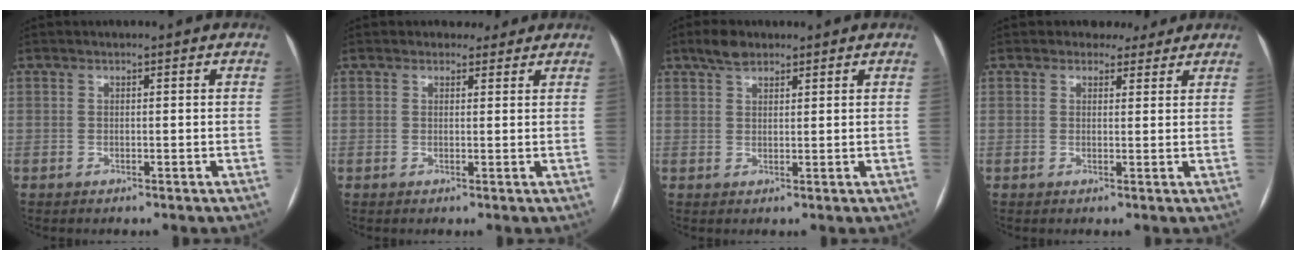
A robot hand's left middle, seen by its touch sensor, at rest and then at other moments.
{"total": 2.3, "force": [1.9, 1.3, 0.0], "torque": [0.004, 0.005, 0.020]}
{"total": 3.3, "force": [2.5, 1.5, 1.5], "torque": [-0.032, 0.012, 0.045]}
{"total": 3.1, "force": [2.5, 1.8, 0.1], "torque": [0.005, 0.005, 0.027]}